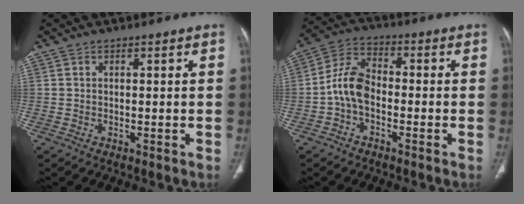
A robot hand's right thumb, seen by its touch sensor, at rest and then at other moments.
{"total": 7.9, "force": [-1.9, 5.0, 5.8], "torque": [-0.107, 0.030, -0.048]}